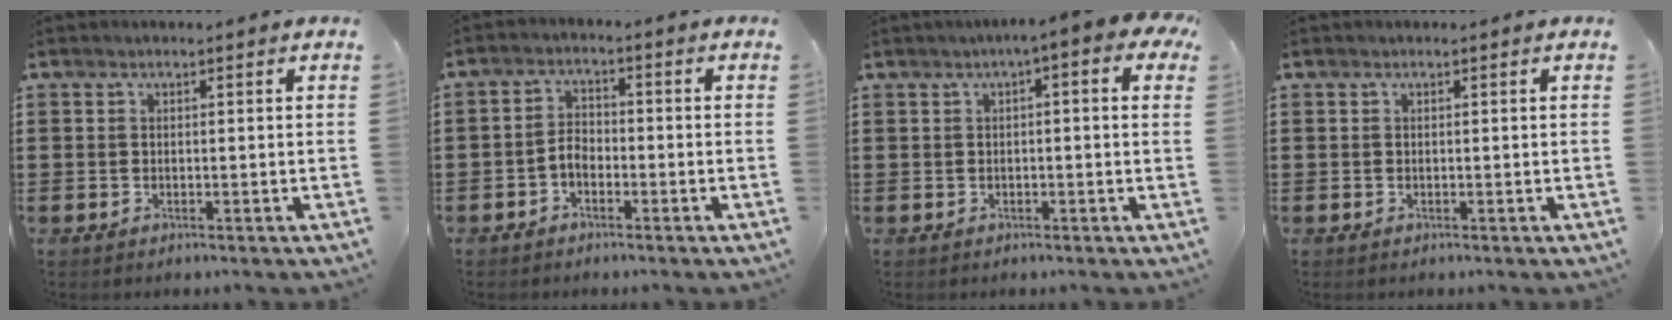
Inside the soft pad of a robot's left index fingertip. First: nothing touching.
{"total": 2.8, "force": [-1.6, 1.5, 1.7], "torque": [-0.049, 0.003, -0.036]}
{"total": 2.7, "force": [0.2, 0.4, 2.6], "torque": [-0.050, 0.004, 0.000]}
{"total": 0.0}